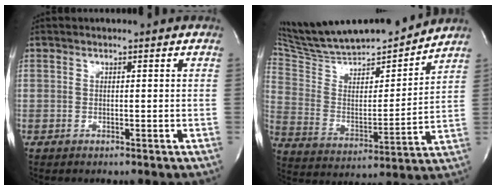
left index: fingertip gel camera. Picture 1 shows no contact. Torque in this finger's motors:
{"motor_torque": [0.55, -0.99, 0.08, 0.05]}